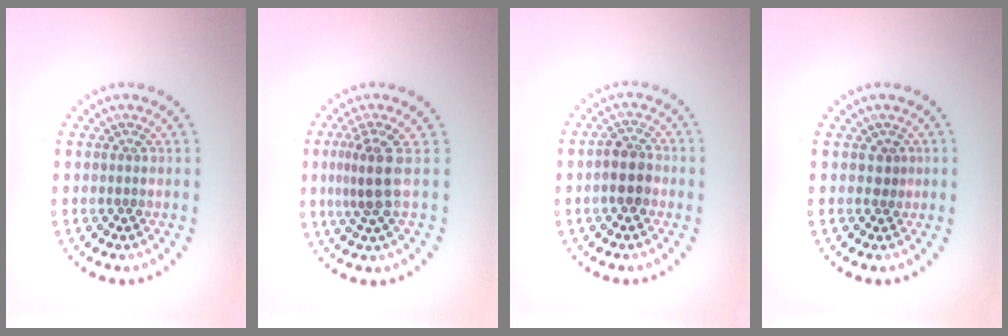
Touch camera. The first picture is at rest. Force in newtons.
{"total": 2.9, "press": 2.1, "slide": 2.0}
{"total": 2.6, "press": 2.4, "slide": 0.8}
{"total": 1.0, "press": 0.8, "slide": 0.5}